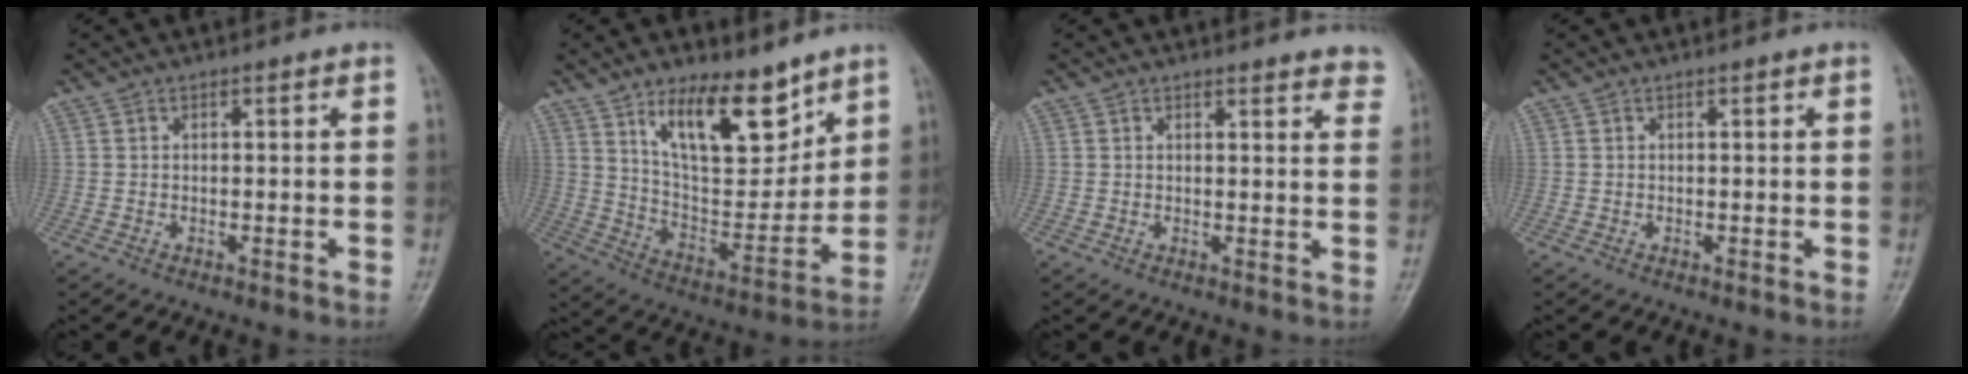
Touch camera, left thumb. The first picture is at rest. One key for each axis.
{"total": 16.0, "fx": 10.1, "fy": 6.7, "fz": 10.4, "tx": -0.126, "ty": -0.072, "tz": 0.188}
{"total": 5.6, "fx": 5.2, "fy": 1.5, "fz": 1.4, "tx": 0.010, "ty": -0.025, "tz": 0.042}
{"total": 0.0}